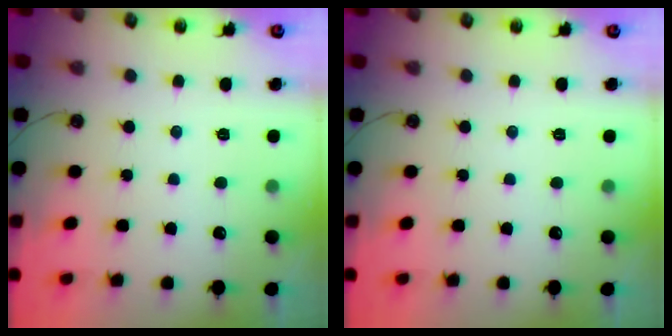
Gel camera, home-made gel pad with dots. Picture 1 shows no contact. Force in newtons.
{"total": 0.0}